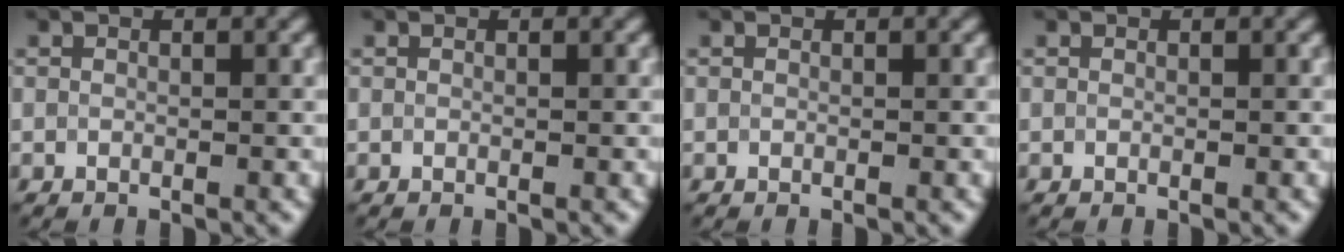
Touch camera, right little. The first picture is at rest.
{"total": 0.0}
{"total": 0.0}
{"total": 0.0}